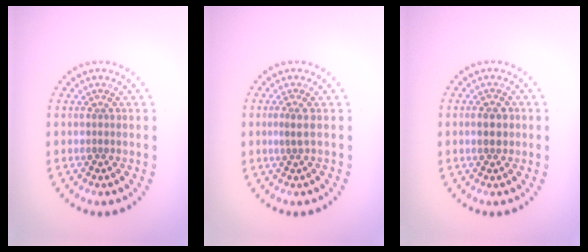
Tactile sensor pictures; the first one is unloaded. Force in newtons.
{"total": 1.3, "press": 0.9, "slide": 0.9}
{"total": 2.4, "press": 2.4, "slide": 0.1}